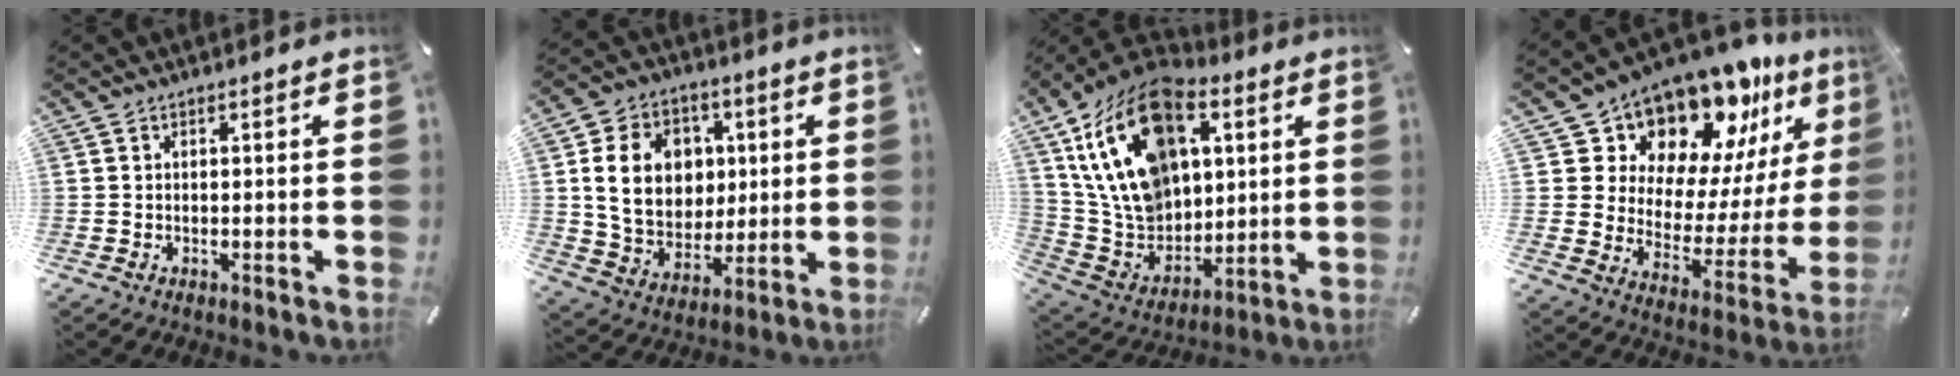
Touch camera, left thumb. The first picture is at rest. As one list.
[{"total": 15.8, "force": [2.8, 13.4, 7.8], "torque": [-0.143, 0.010, 0.059]}, {"total": 23.0, "force": [8.7, 16.6, 13.5], "torque": [-0.276, -0.037, 0.158]}, {"total": 15.6, "force": [14.0, 6.5, 1.8], "torque": [-0.033, -0.148, 0.243]}]